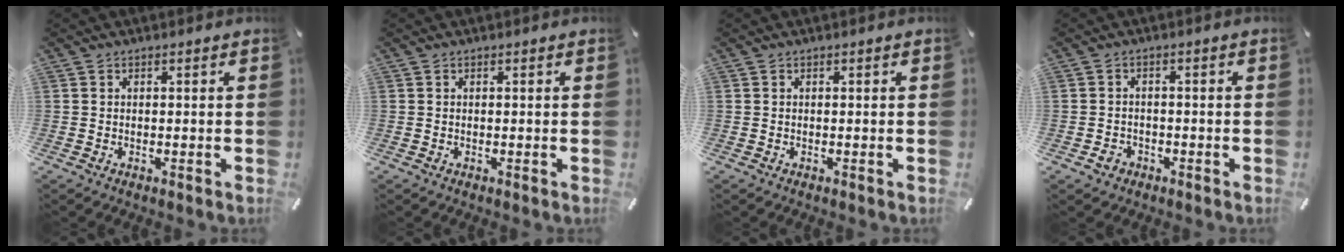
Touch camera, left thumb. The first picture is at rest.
{"total": 0.0}
{"total": 0.0}
{"total": 2.5, "force": [-1.4, 2.0, 0.6], "torque": [-0.009, 0.008, -0.030]}